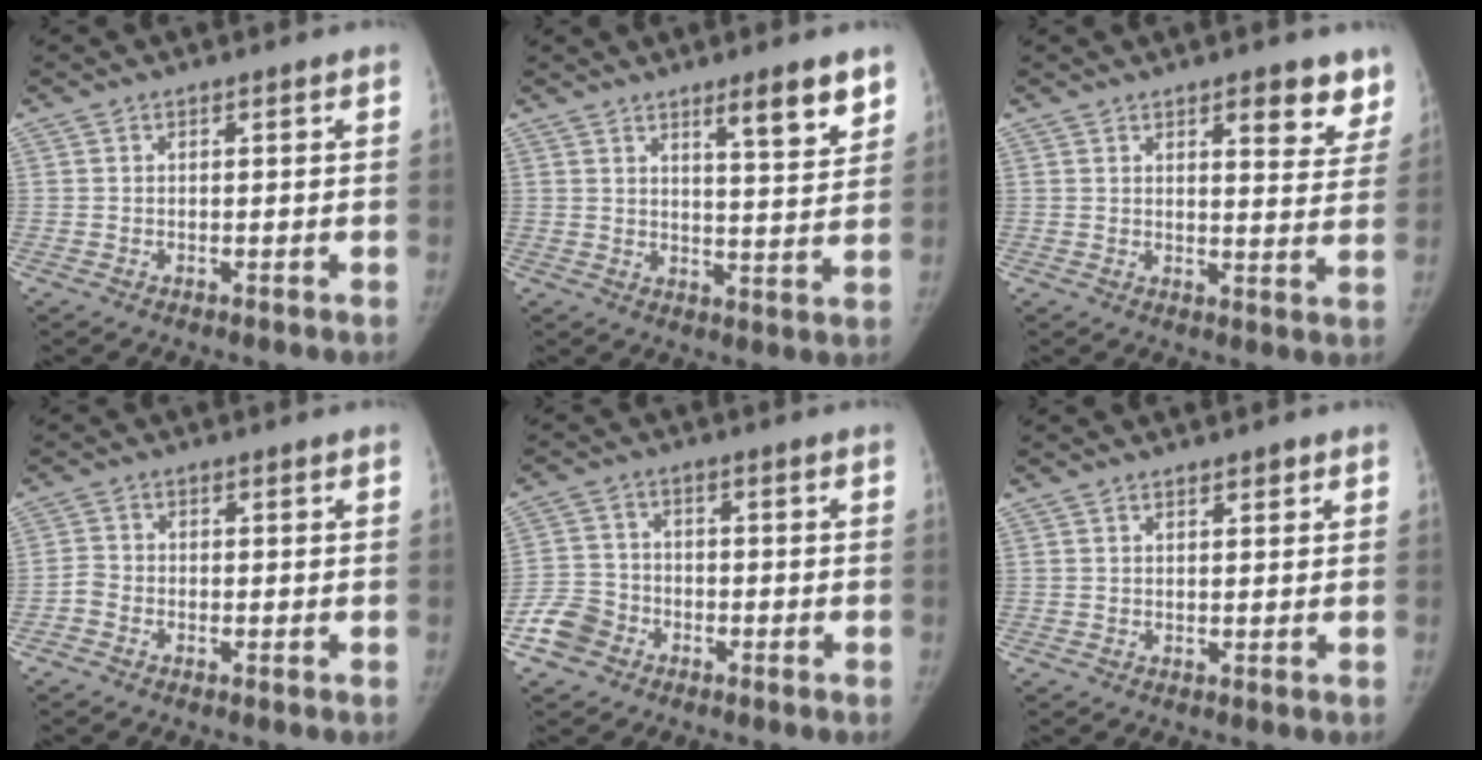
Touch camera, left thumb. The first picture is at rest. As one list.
[{"total": 8.8, "force": [5.7, 1.5, 6.6], "torque": [-0.082, -0.038, 0.084]}, {"total": 8.6, "force": [5.6, 3.1, 5.8], "torque": [-0.035, -0.031, 0.072]}, {"total": 2.1, "force": [-1.2, 1.4, 0.9], "torque": [-0.017, 0.006, -0.030]}, {"total": 6.2, "force": [-3.5, 4.8, 1.7], "torque": [-0.022, 0.021, -0.071]}, {"total": 1.4, "force": [1.0, 0.6, 0.8], "torque": [-0.004, -0.005, 0.014]}]